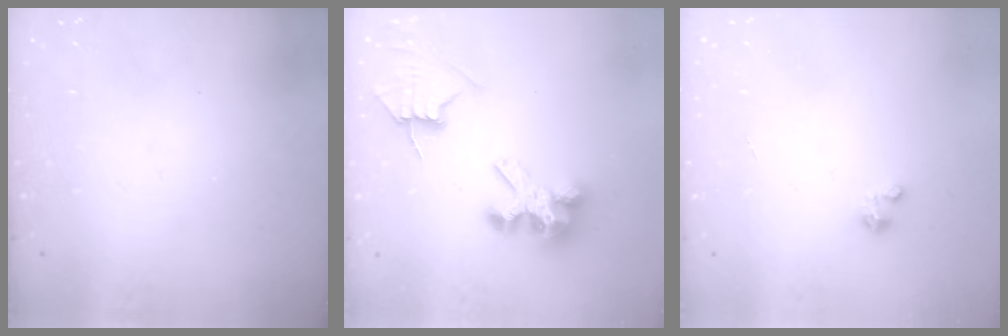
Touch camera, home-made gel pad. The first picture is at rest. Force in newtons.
{"total": 7.6, "press": 7.6, "slide": 0.8}
{"total": 0.8, "press": 0.7, "slide": 0.3}